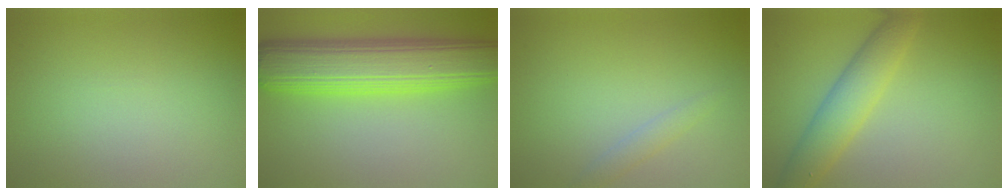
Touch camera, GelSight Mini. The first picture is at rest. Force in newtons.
{"total": 9.6, "press": 9.6, "slide": 0.1}
{"total": 1.3, "press": 1.3, "slide": 0.2}
{"total": 4.4, "press": 4.4, "slide": 0.1}